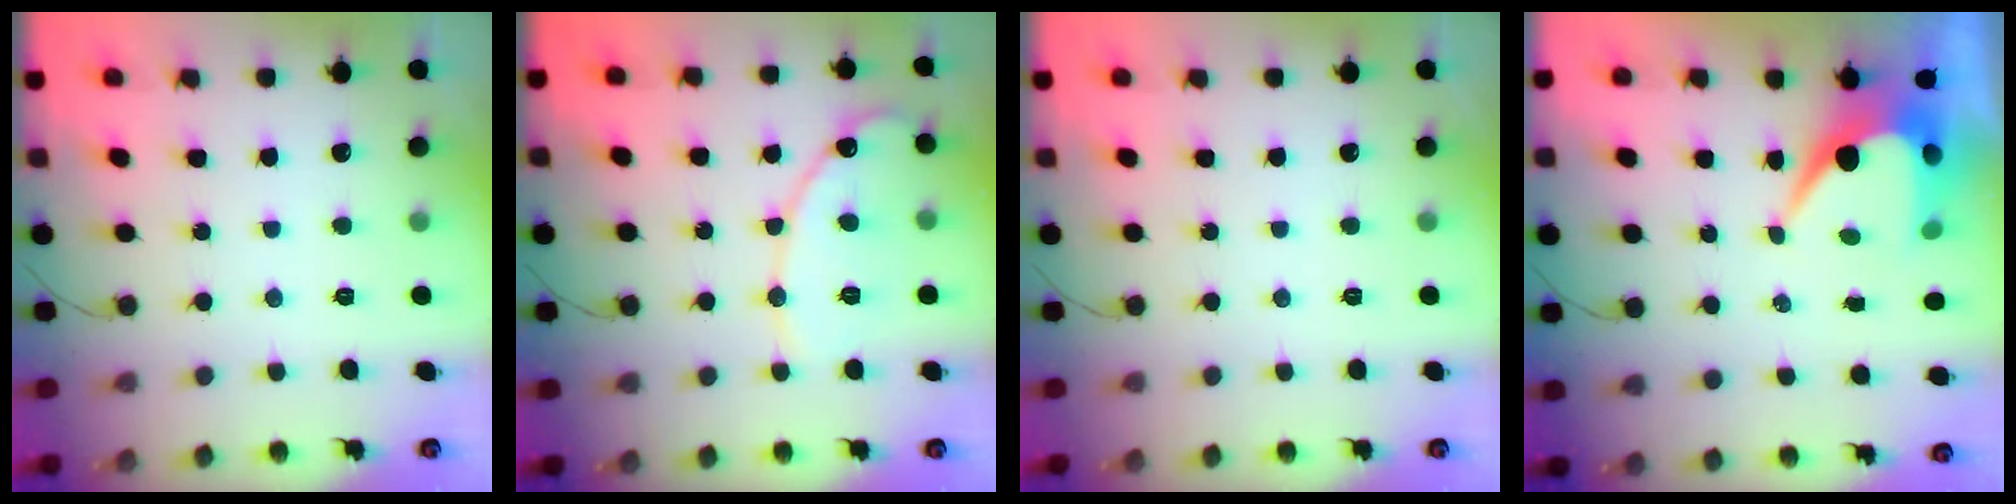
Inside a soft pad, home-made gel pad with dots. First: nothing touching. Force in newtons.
{"total": 11.8, "press": 11.8, "slide": 0.9}
{"total": 0.0}
{"total": 8.5, "press": 8.4, "slide": 0.9}